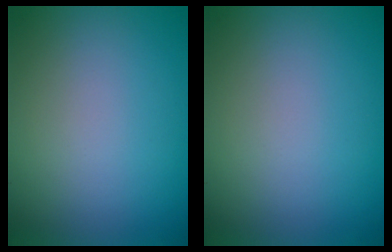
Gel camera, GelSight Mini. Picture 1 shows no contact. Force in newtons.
{"total": 0.0}